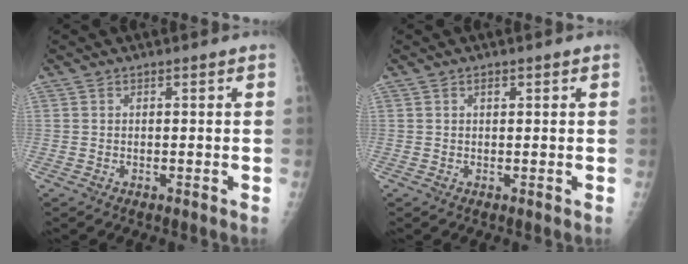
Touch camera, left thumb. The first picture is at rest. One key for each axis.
{"total": 0.6, "fx": 0.3, "fy": 0.4, "fz": 0.4, "tx": -0.002, "ty": 0.000, "tz": 0.004}